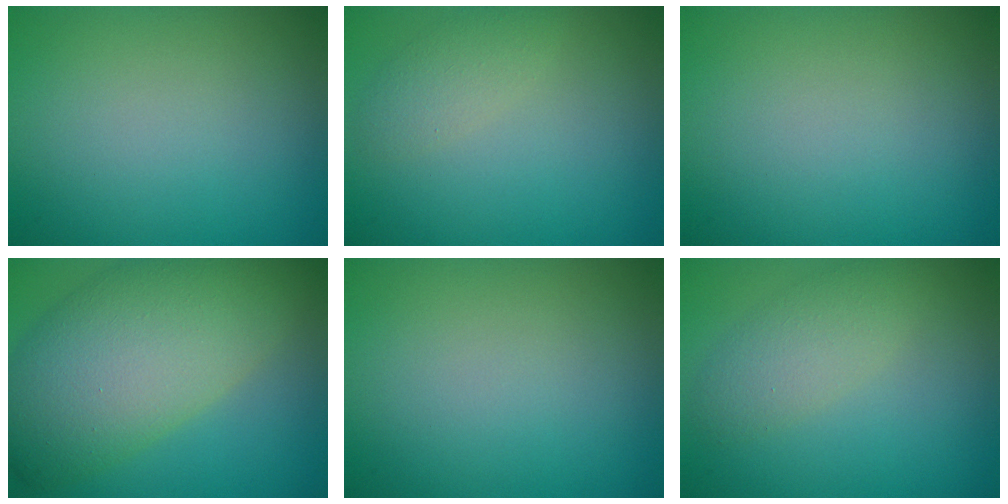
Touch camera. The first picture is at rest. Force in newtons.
{"total": 1.9, "press": 1.9, "slide": 0.1}
{"total": 0.0}
{"total": 11.7, "press": 11.7, "slide": 0.6}
{"total": 0.0}
{"total": 2.9, "press": 2.9, "slide": 0.3}